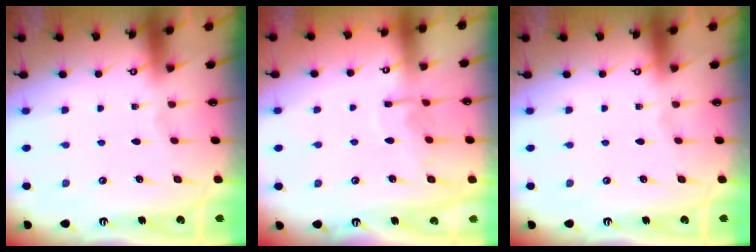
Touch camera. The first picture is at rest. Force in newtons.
{"total": 7.6, "press": 7.6, "slide": 0.4}
{"total": 0.0}